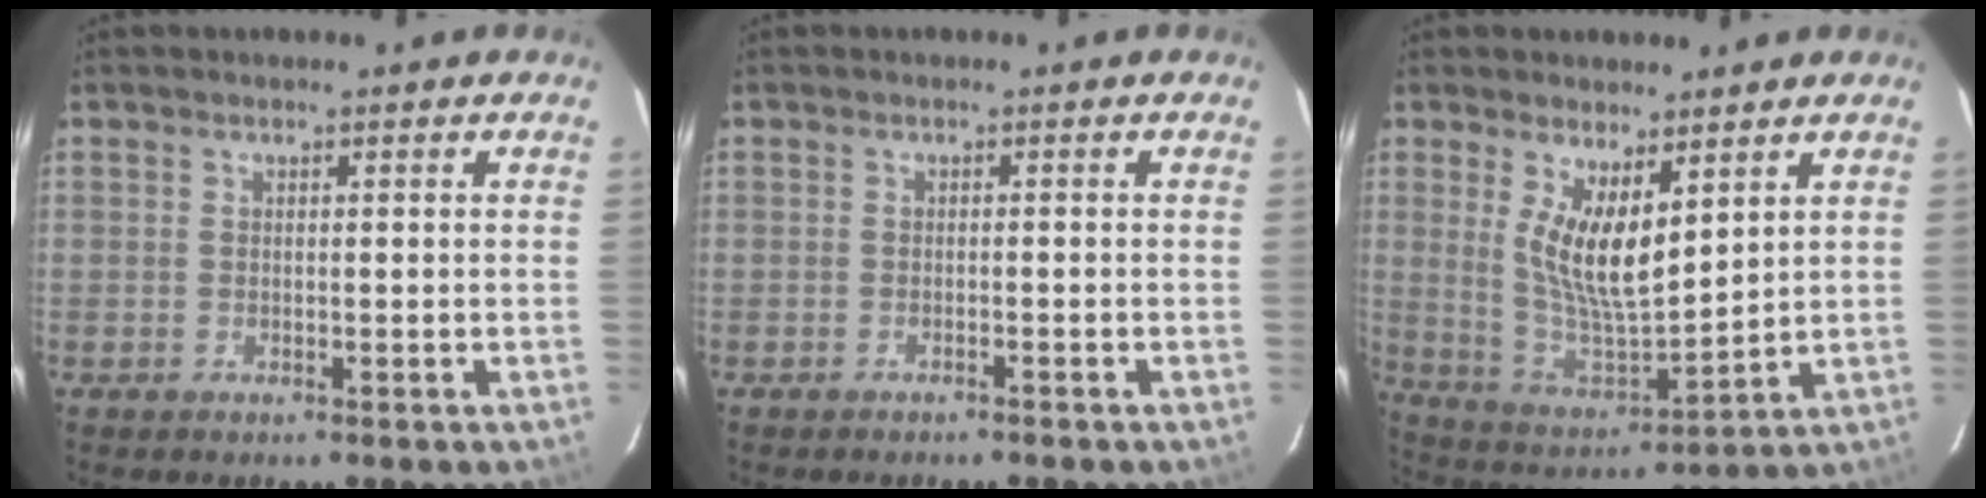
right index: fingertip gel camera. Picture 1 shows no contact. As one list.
[{"total": 1.1, "force": [-1.1, 0.2, 0.3], "torque": [-0.011, 0.002, -0.016]}, {"total": 11.5, "force": [4.9, 4.1, 9.5], "torque": [-0.180, -0.014, 0.105]}]